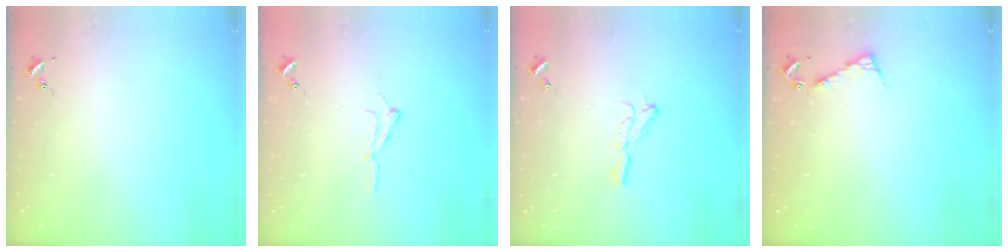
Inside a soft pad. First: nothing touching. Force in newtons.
{"total": 6.5, "press": 6.5, "slide": 0.8}
{"total": 6.4, "press": 6.4, "slide": 0.4}
{"total": 4.9, "press": 4.8, "slide": 0.5}